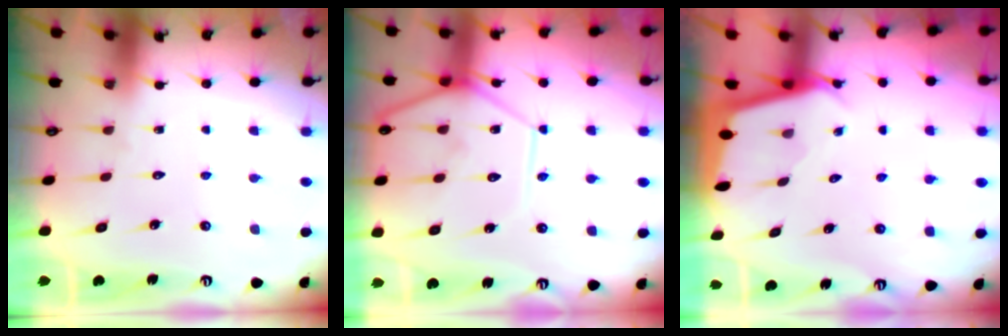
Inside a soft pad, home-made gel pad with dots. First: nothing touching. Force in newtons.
{"total": 11.7, "press": 11.6, "slide": 1.1}
{"total": 2.4, "press": 2.4, "slide": 0.1}